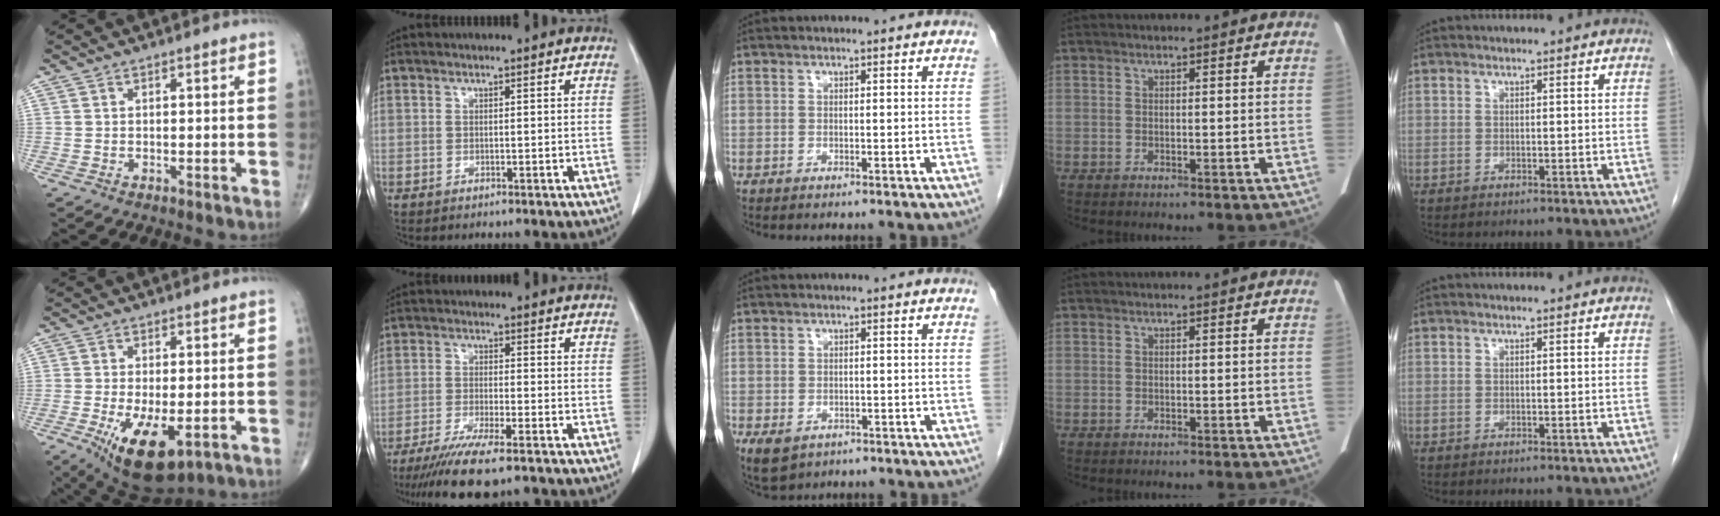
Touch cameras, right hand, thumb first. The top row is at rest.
{"thumb": {"total": 12.1, "force": [-4.6, 5.2, 9.8], "torque": [-0.164, -0.013, -0.061]}, "index": {"total": 10.5, "force": [-7.9, 1.0, 6.7], "torque": [-0.107, -0.024, -0.127]}, "middle": {"total": 4.1, "force": [-2.3, 2.8, 1.9], "torque": [-0.037, -0.005, -0.028]}}